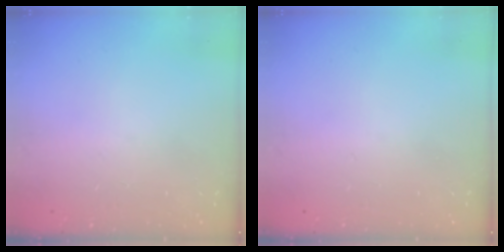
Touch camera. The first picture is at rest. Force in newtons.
{"total": 0.0}